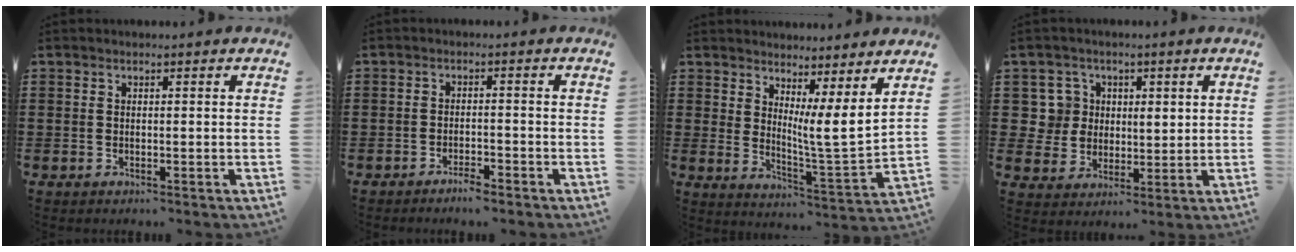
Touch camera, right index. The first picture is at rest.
{"total": 2.0, "force": [-1.9, 0.2, 0.8], "torque": [-0.017, 0.001, -0.036]}
{"total": 6.4, "force": [4.7, 0.1, 4.4], "torque": [-0.083, -0.043, 0.080]}
{"total": 6.1, "force": [1.8, 5.6, 1.4], "torque": [-0.057, 0.019, 0.035]}